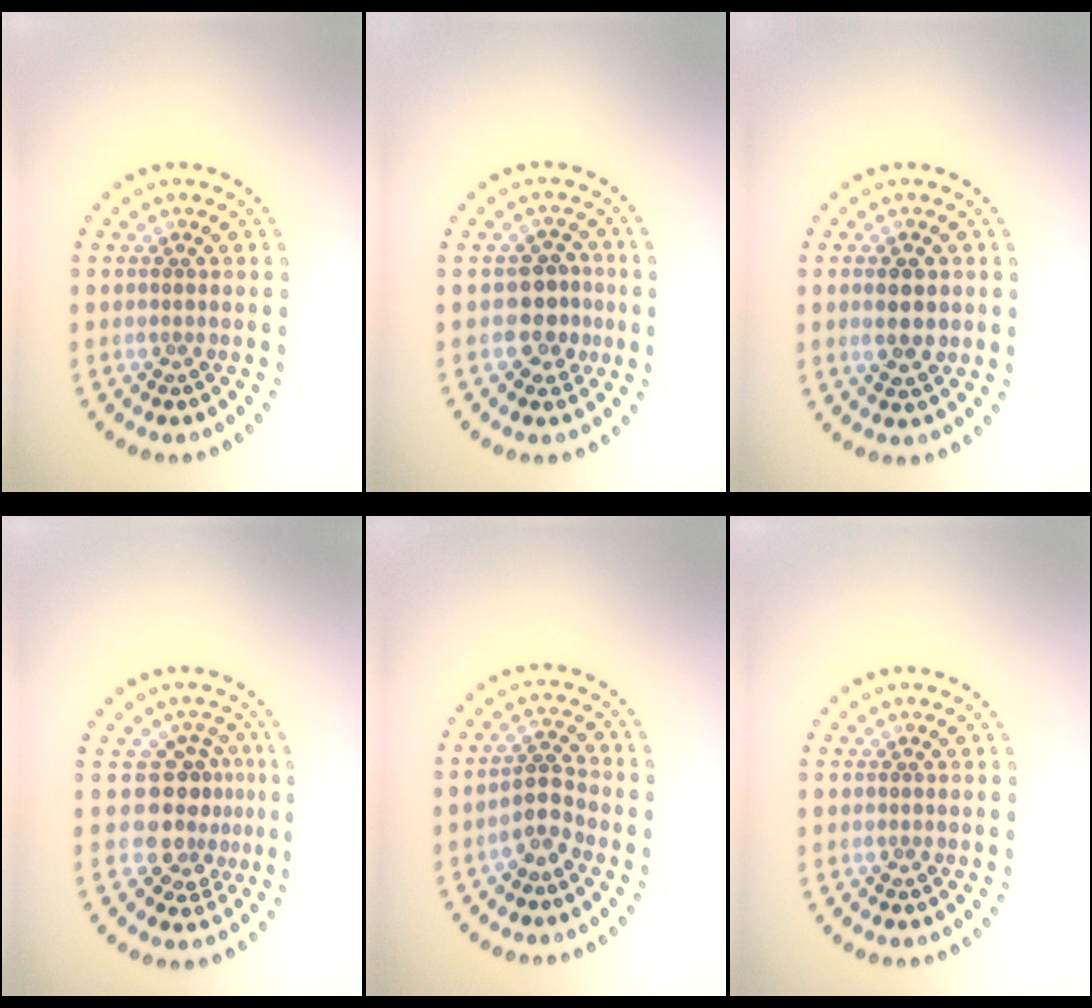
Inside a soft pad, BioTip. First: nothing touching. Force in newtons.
{"total": 2.9, "press": 2.7, "slide": 1.1}
{"total": 2.6, "press": 2.6, "slide": 0.1}
{"total": 3.8, "press": 2.8, "slide": 2.6}
{"total": 1.9, "press": 1.6, "slide": 1.1}
{"total": 0.0}